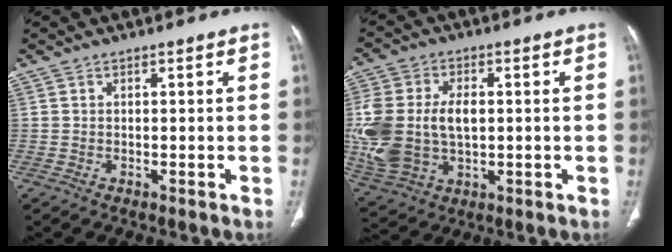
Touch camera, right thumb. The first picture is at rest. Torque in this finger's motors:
{"motor_torque": [2.19, 2.31, 2.02, -0.41, 0.30]}